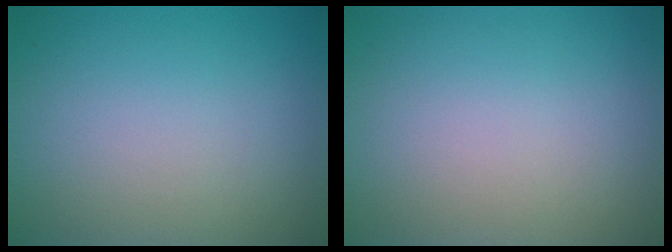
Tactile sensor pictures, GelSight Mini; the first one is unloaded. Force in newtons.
{"total": 0.0}